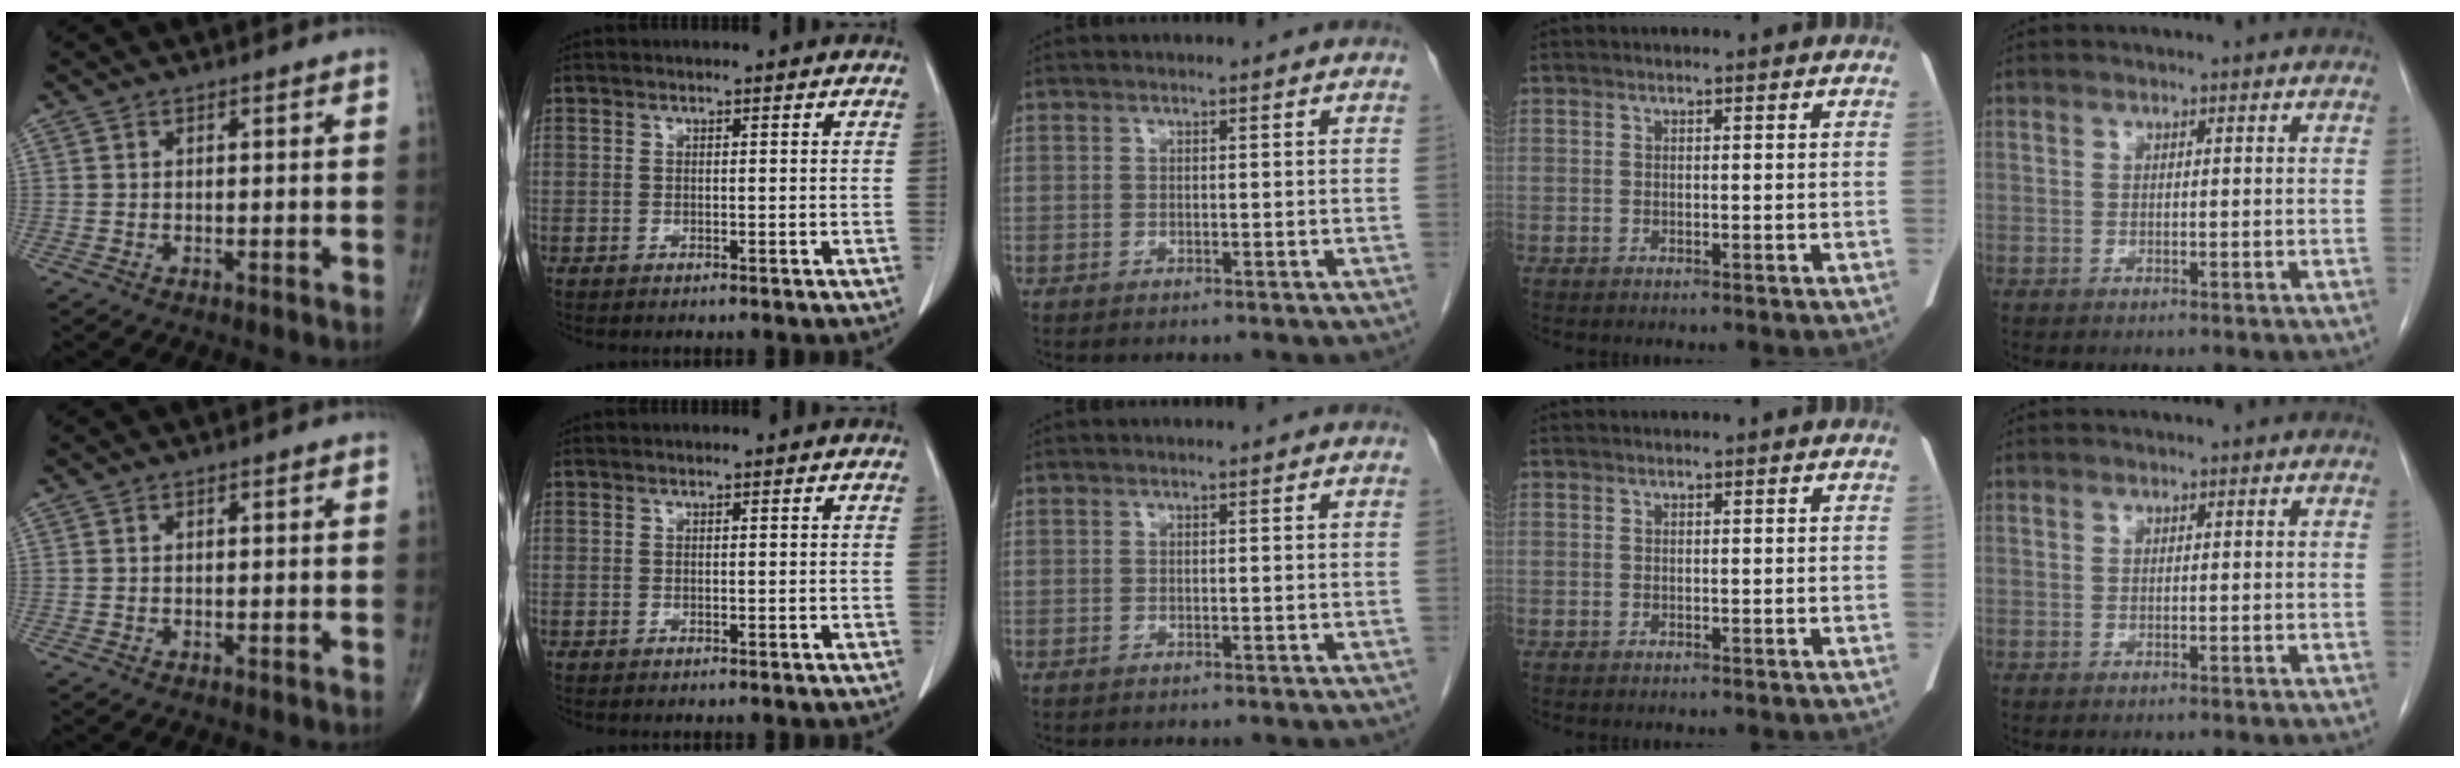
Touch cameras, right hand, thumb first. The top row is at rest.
{}